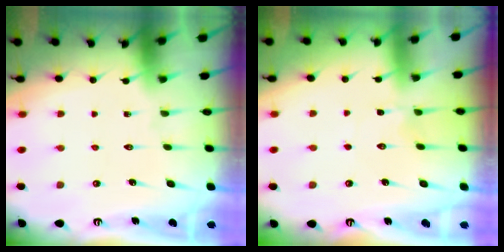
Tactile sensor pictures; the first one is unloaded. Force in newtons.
{"total": 2.5, "press": 2.5, "slide": 0.3}